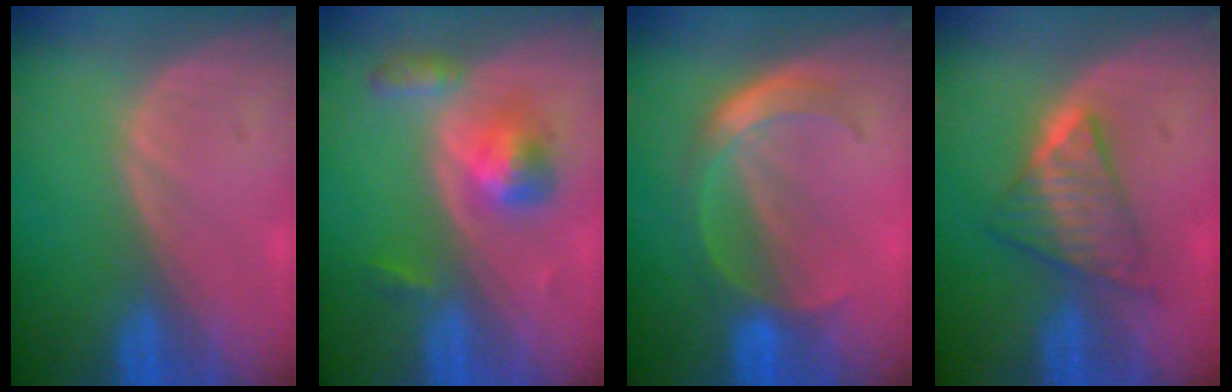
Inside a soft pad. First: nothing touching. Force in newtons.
{"total": 5.3, "press": 5.0, "slide": 1.6}
{"total": 5.8, "press": 5.0, "slide": 2.8}
{"total": 5.9, "press": 5.8, "slide": 0.8}